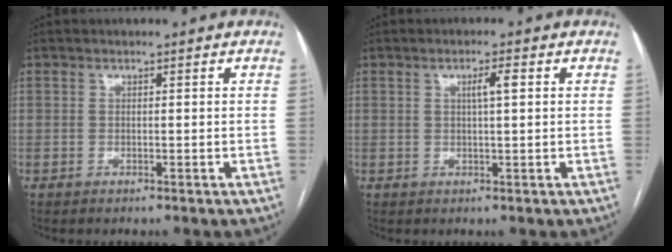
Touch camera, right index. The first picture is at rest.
{"total": 2.5, "force": [0.7, 0.1, 2.4], "torque": [-0.042, 0.003, 0.011]}